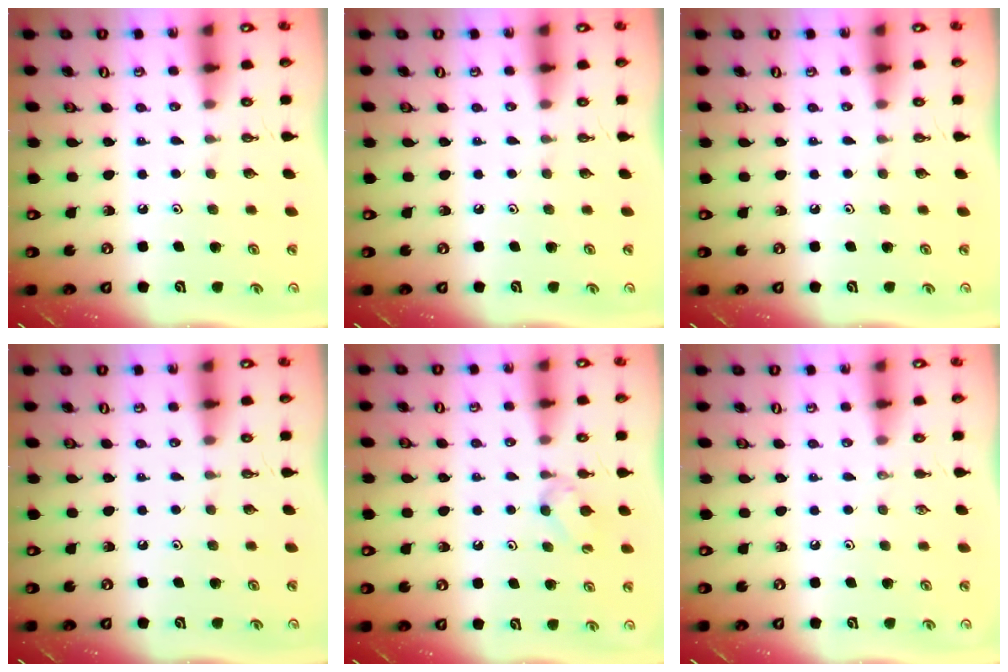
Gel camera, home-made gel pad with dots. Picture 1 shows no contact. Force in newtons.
{"total": 0.0}
{"total": 0.0}
{"total": 0.0}
{"total": 4.3, "press": 4.3, "slide": 0.7}
{"total": 0.0}